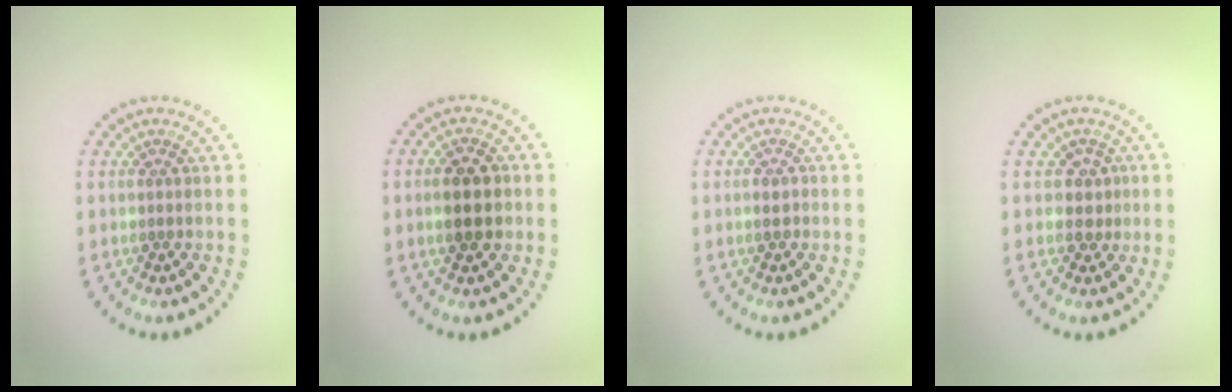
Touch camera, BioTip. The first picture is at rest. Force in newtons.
{"total": 3.6, "press": 3.6, "slide": 0.2}
{"total": 1.1, "press": 1.0, "slide": 0.5}
{"total": 1.7, "press": 1.3, "slide": 1.1}